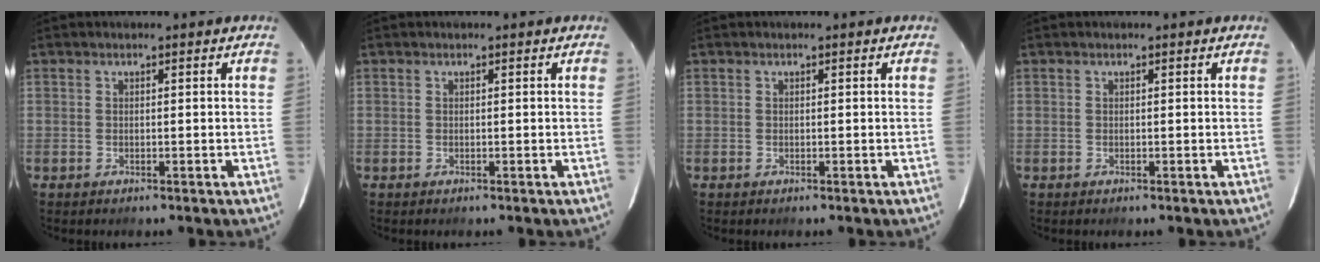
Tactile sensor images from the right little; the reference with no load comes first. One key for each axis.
{"total": 0.0}
{"total": 0.0}
{"total": 0.0}